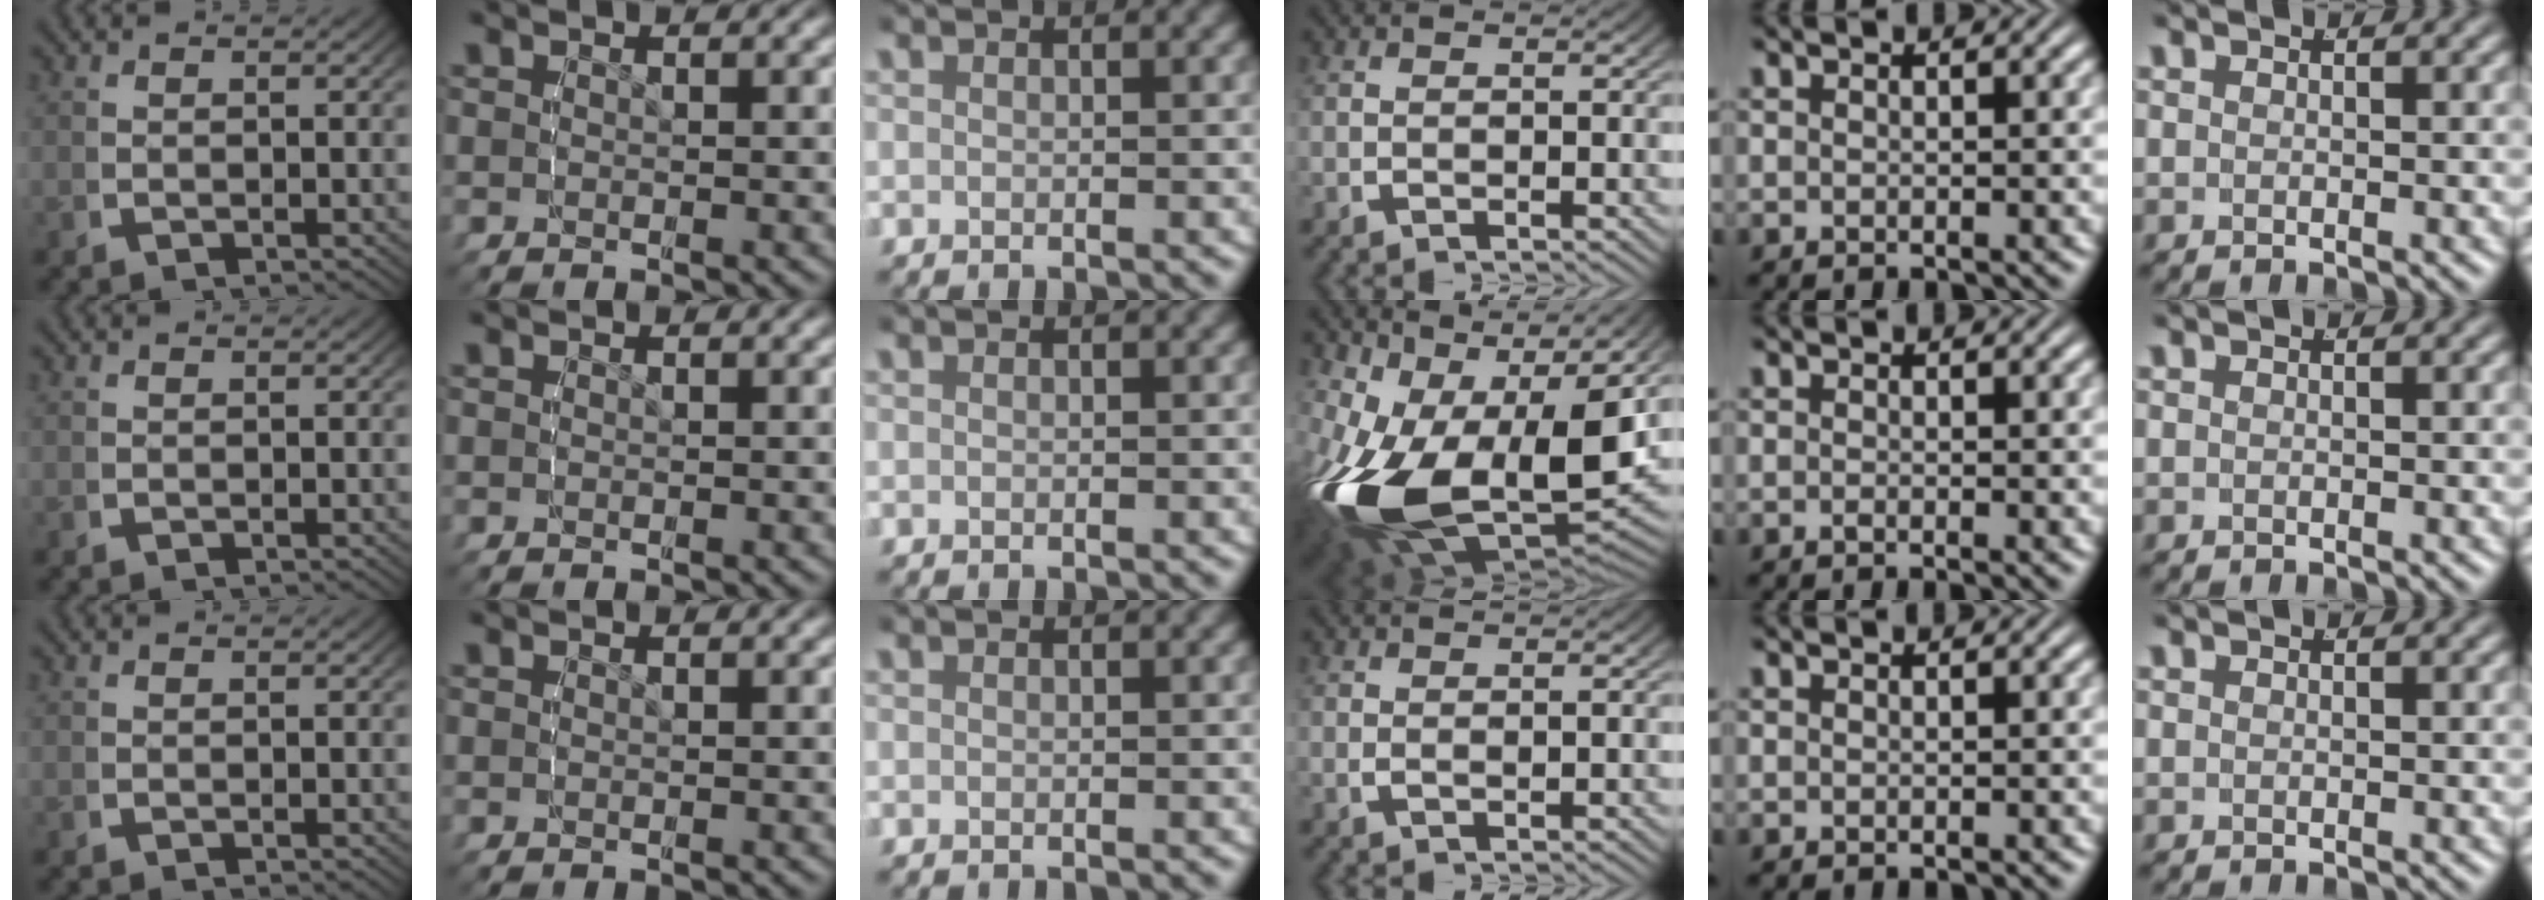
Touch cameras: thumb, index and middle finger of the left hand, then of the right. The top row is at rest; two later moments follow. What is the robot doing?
{"motion": "lift_and_place", "object": "glasses"}